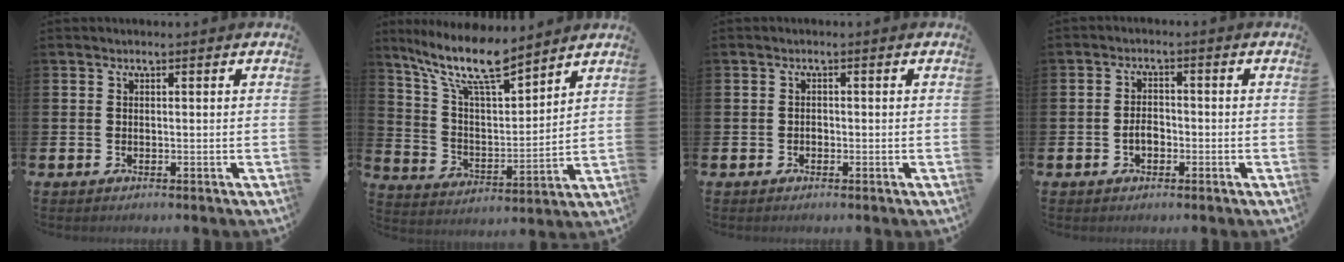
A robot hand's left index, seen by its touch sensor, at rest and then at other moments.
{"total": 11.6, "force": [9.8, 2.0, 5.9], "torque": [-0.147, -0.050, 0.169]}
{"total": 0.7, "force": [-0.4, 0.5, 0.3], "torque": [-0.012, 0.006, -0.008]}
{"total": 2.5, "force": [-0.8, 1.6, 1.7], "torque": [-0.023, 0.001, -0.019]}